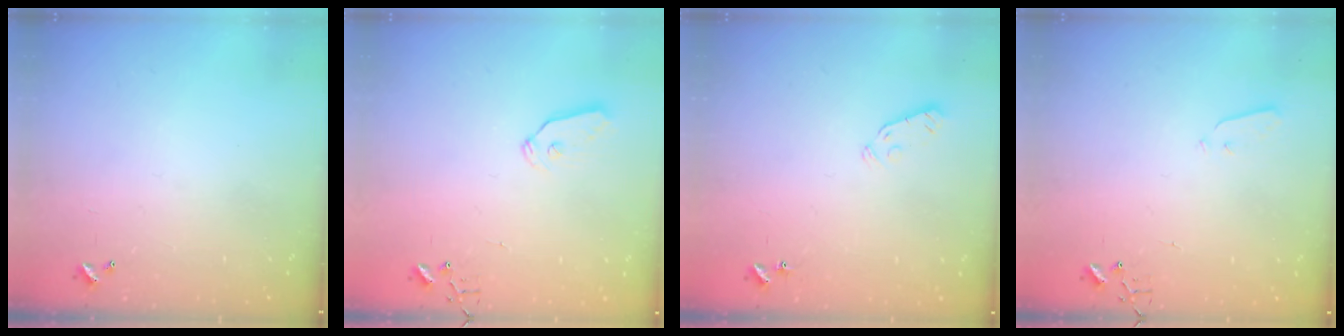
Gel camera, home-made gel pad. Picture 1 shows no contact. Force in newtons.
{"total": 6.3, "press": 6.3, "slide": 0.1}
{"total": 3.8, "press": 3.7, "slide": 0.8}
{"total": 3.3, "press": 3.2, "slide": 0.7}